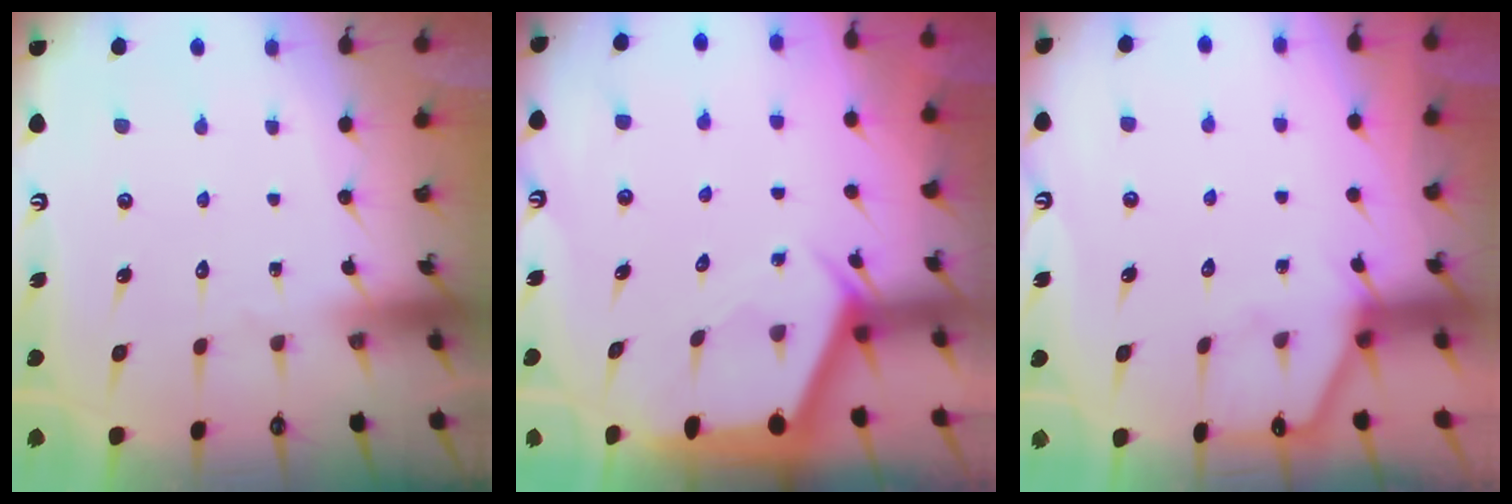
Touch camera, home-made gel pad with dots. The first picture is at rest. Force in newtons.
{"total": 2.2, "press": 2.2, "slide": 0.3}
{"total": 2.9, "press": 2.9, "slide": 0.5}